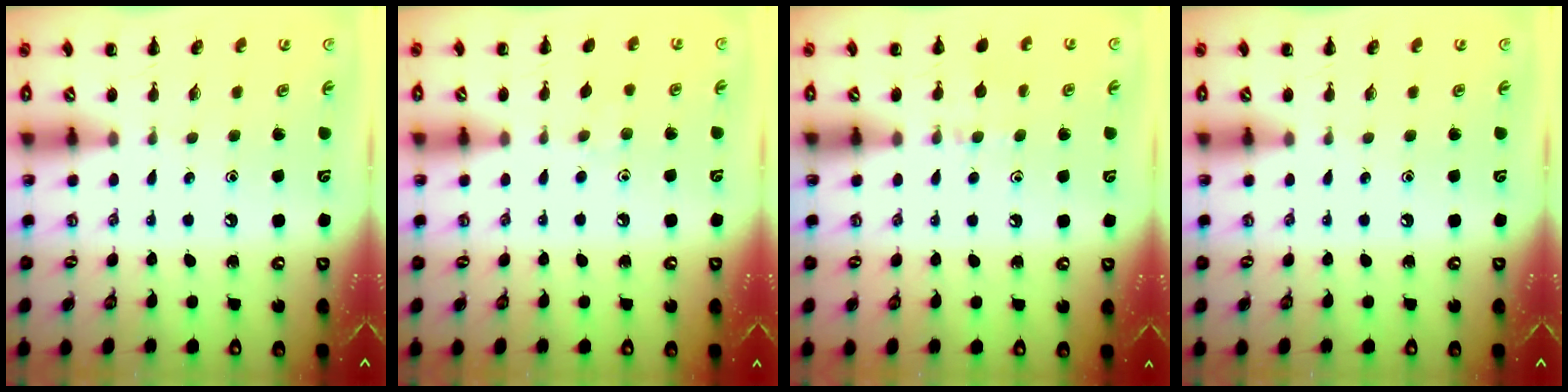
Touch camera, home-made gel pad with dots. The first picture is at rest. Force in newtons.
{"total": 4.2, "press": 4.0, "slide": 1.3}
{"total": 7.8, "press": 7.4, "slide": 2.5}
{"total": 0.0}